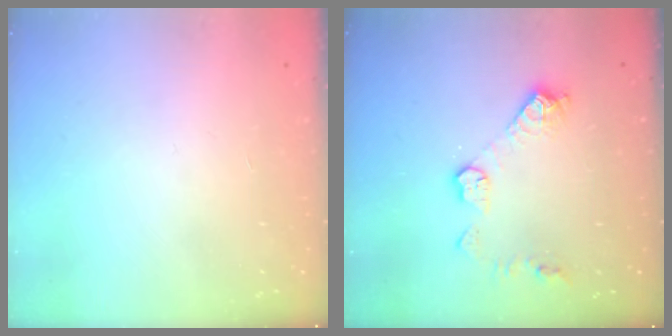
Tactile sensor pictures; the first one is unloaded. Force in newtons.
{"total": 9.8, "press": 9.8, "slide": 0.5}